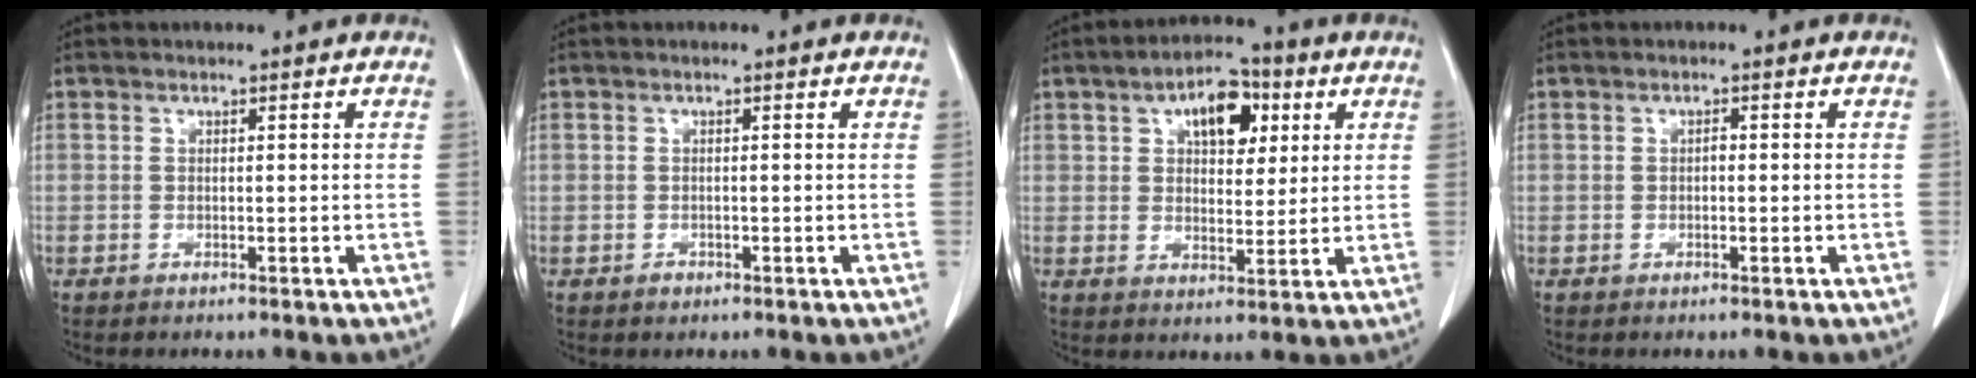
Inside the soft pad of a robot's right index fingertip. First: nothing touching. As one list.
[{"total": 1.6, "force": [-0.7, 1.4, 0.5], "torque": [-0.007, 0.003, -0.007]}, {"total": 10.3, "force": [3.9, 5.6, 7.6], "torque": [-0.129, 0.026, 0.066]}, {"total": 1.1, "force": [0.0, 0.7, 0.9], "torque": [-0.018, 0.003, -0.001]}]